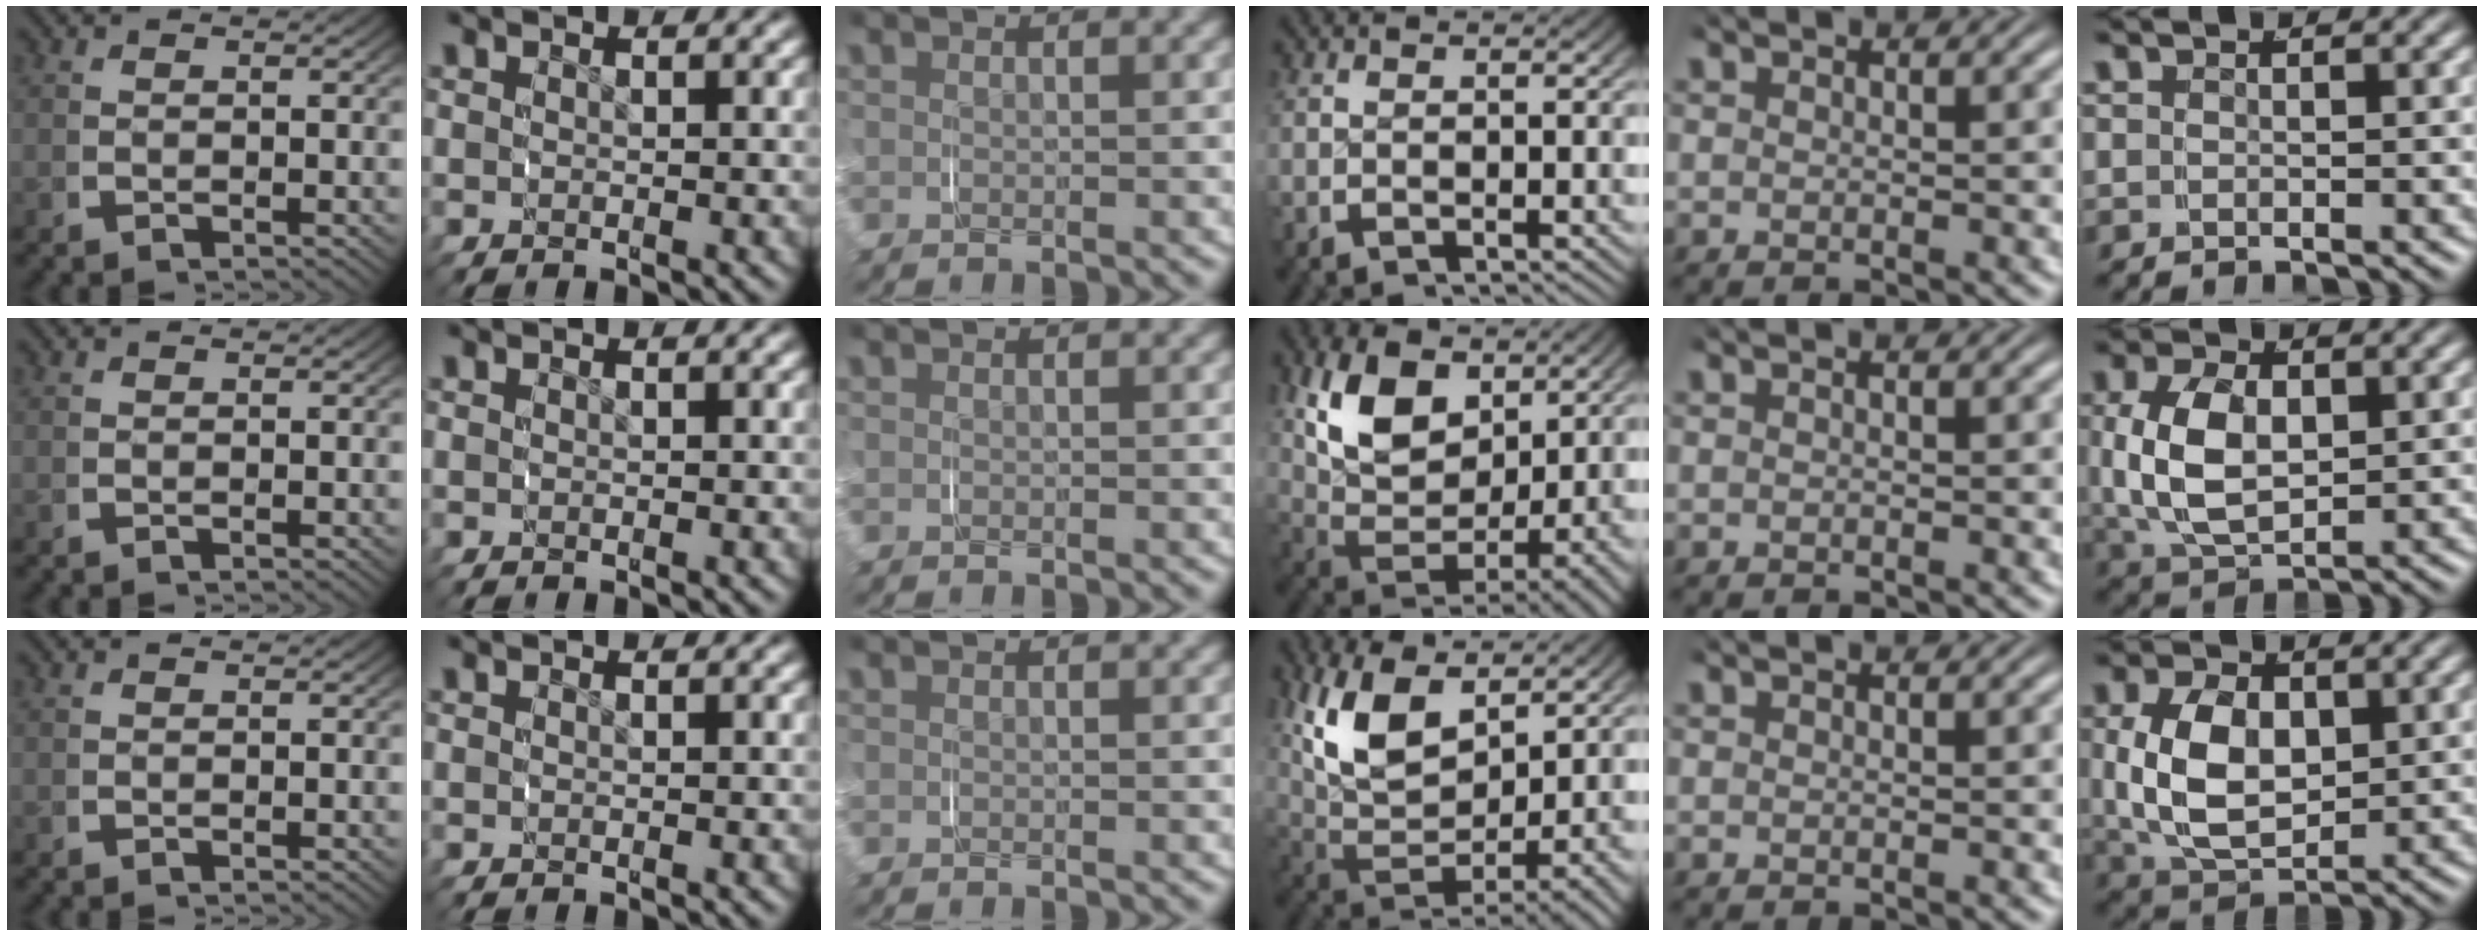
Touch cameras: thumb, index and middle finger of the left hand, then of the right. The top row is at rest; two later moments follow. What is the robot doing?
{"motion": "grasp_and_lifting", "object": "shorts"}